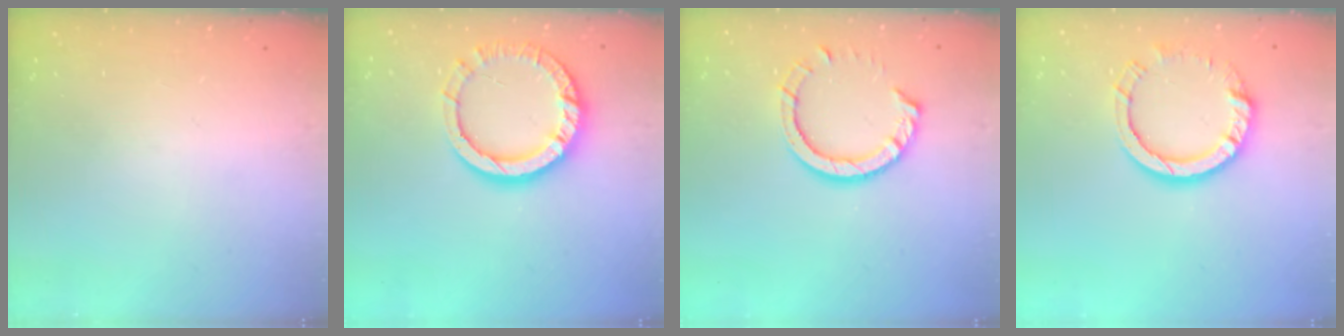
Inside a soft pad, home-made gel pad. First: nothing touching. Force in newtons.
{"total": 12.3, "press": 12.2, "slide": 1.3}
{"total": 9.5, "press": 9.5, "slide": 1.1}
{"total": 10.8, "press": 10.7, "slide": 1.0}